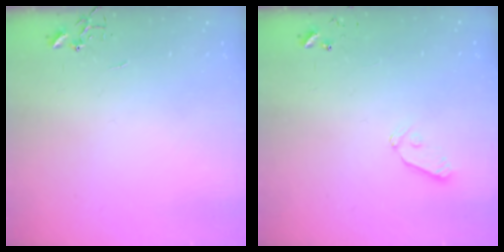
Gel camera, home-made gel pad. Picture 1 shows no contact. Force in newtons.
{"total": 6.0, "press": 6.0, "slide": 0.7}